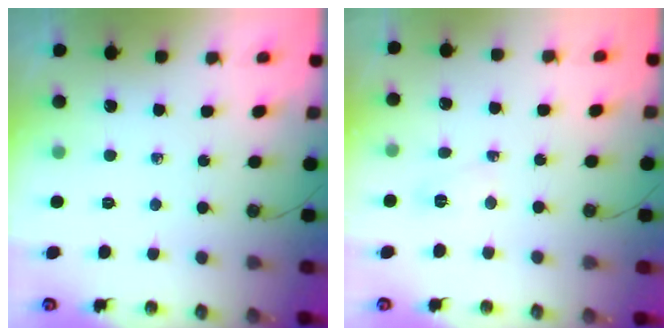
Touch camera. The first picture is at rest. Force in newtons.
{"total": 3.4, "press": 3.2, "slide": 1.1}